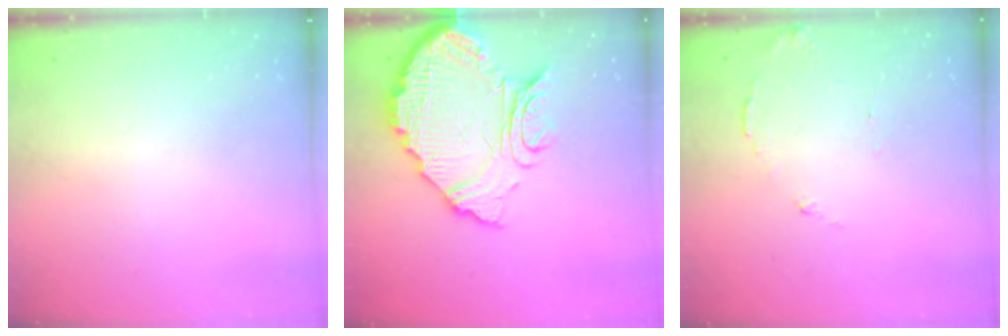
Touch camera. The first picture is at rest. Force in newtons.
{"total": 15.7, "press": 15.7, "slide": 1.0}
{"total": 7.8, "press": 7.8, "slide": 0.5}